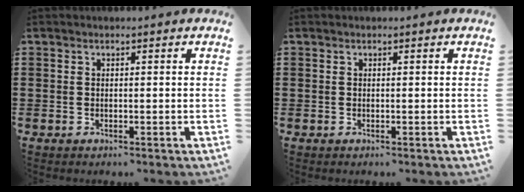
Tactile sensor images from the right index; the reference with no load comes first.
{"total": 0.0}